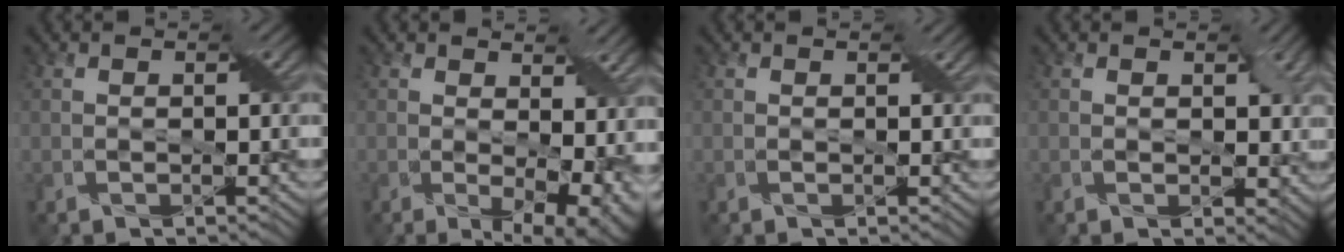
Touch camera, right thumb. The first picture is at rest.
{"total": 8.7, "force": [0.4, 5.1, 7.1], "torque": [-0.096, -0.029, 0.029]}
{"total": 0.6, "force": [0.2, 0.4, 0.4], "torque": [-0.005, 0.001, 0.002]}
{"total": 2.8, "force": [0.8, 2.0, 1.8], "torque": [-0.031, -0.007, 0.014]}